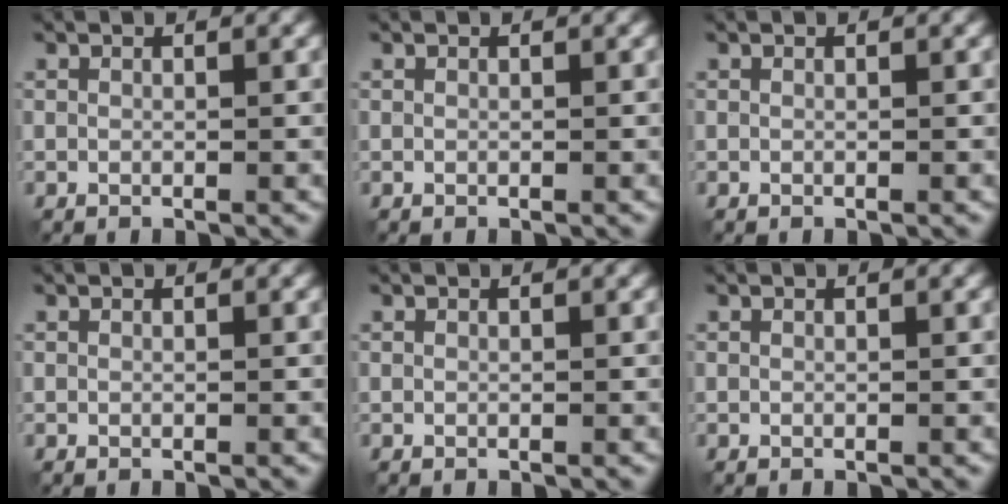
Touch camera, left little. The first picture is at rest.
{"total": 0.0}
{"total": 0.0}
{"total": 0.0}
{"total": 0.0}
{"total": 0.0}